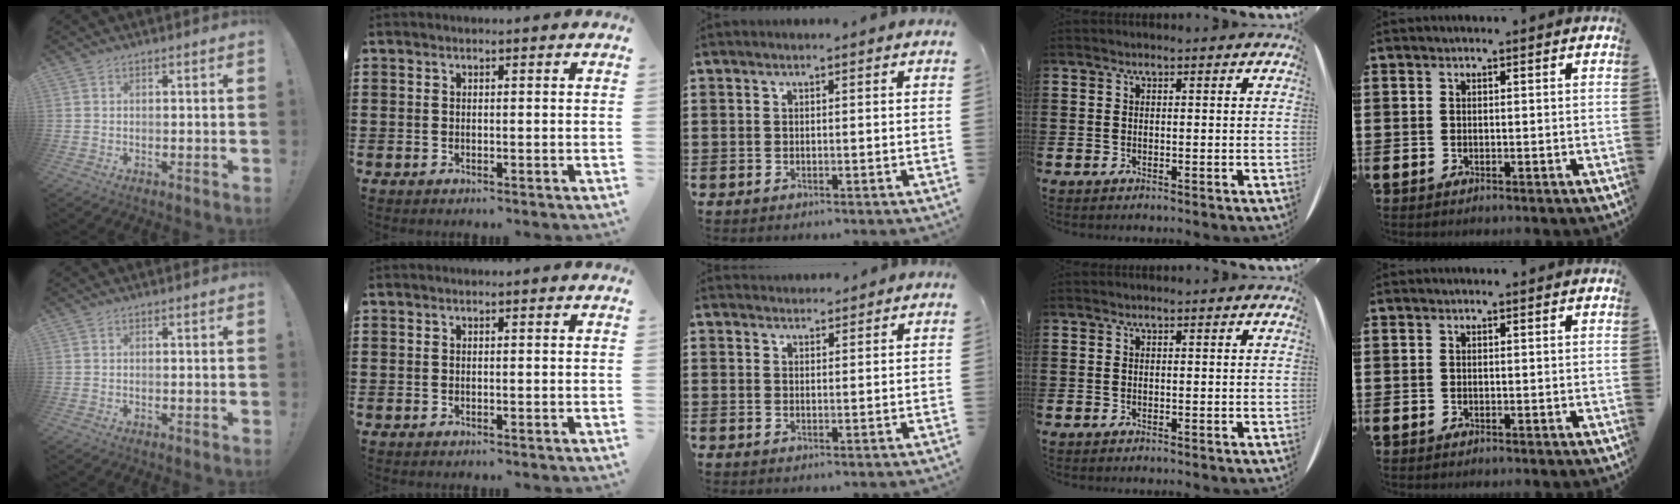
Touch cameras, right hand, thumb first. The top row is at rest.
{"middle": {"total": 1.8, "force": [1.8, 0.4, -0.1], "torque": [0.006, 0.001, 0.033]}}